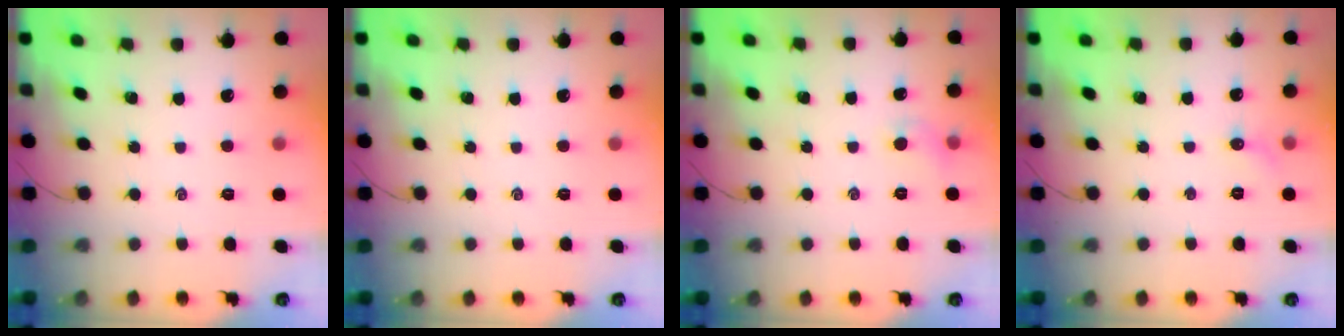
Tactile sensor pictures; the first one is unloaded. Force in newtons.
{"total": 0.0}
{"total": 4.8, "press": 4.6, "slide": 1.5}
{"total": 3.8, "press": 3.6, "slide": 1.2}